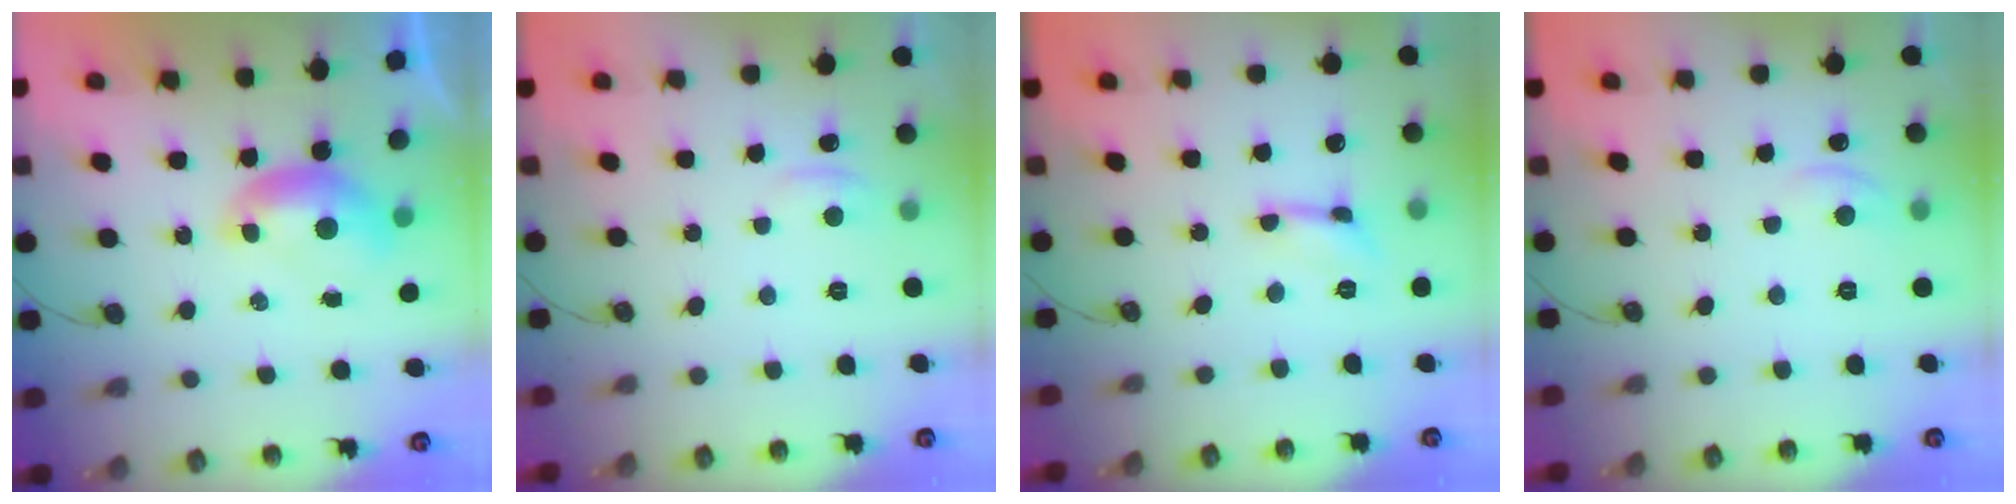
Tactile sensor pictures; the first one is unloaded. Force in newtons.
{"total": 1.2, "press": 1.0, "slide": 0.7}
{"total": 0.0}
{"total": 1.1, "press": 0.7, "slide": 0.8}